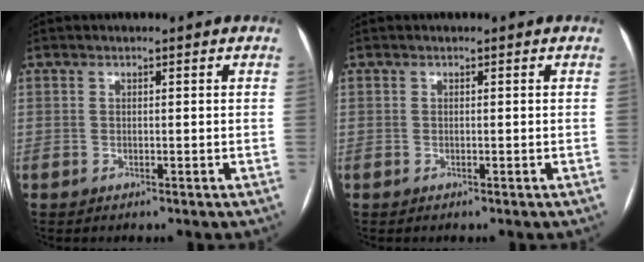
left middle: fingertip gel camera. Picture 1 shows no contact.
{"total": 0.0}